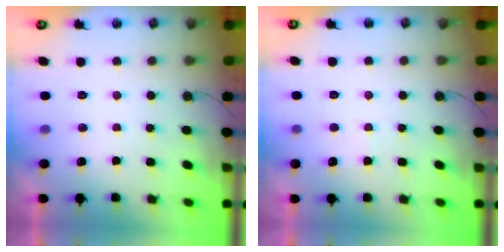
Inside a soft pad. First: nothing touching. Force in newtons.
{"total": 4.2, "press": 4.2, "slide": 0.6}